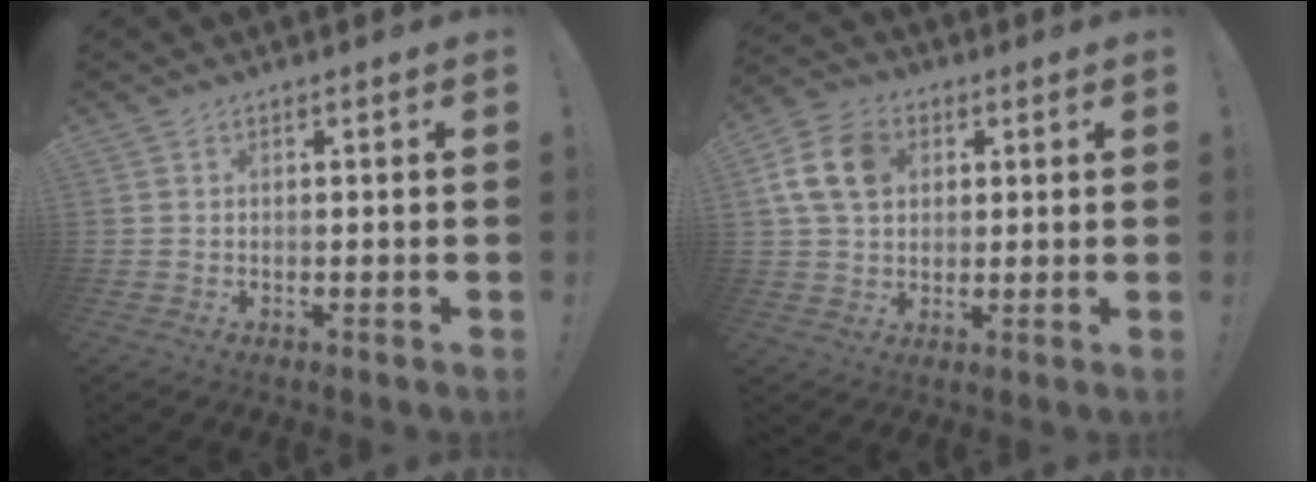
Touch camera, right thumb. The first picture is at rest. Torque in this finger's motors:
{"motor_torque": [0.50, 0.52, 0.88, 0.39, 0.04]}